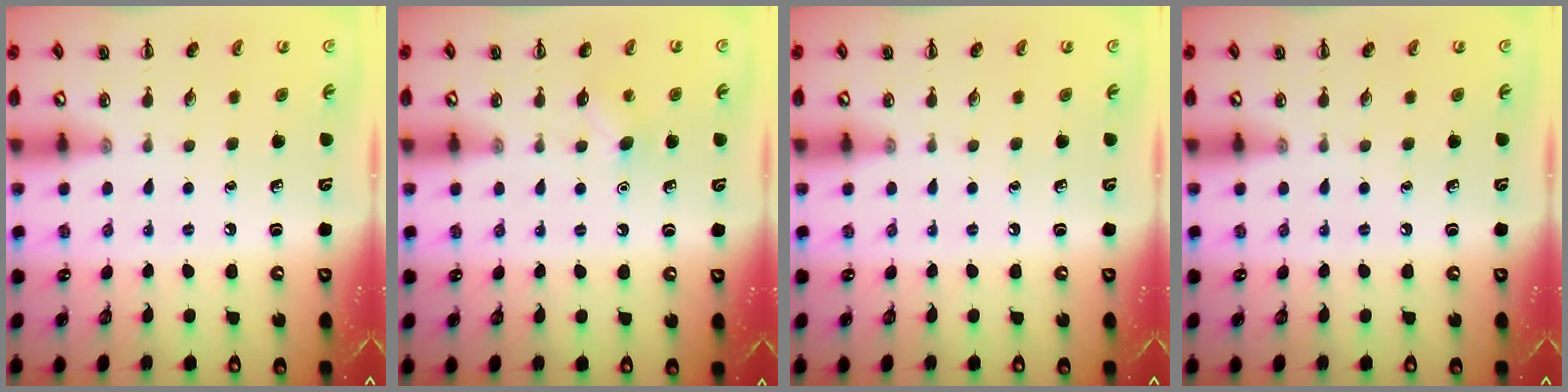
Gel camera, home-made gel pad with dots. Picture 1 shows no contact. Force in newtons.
{"total": 5.7, "press": 5.5, "slide": 1.4}
{"total": 0.0}
{"total": 0.0}